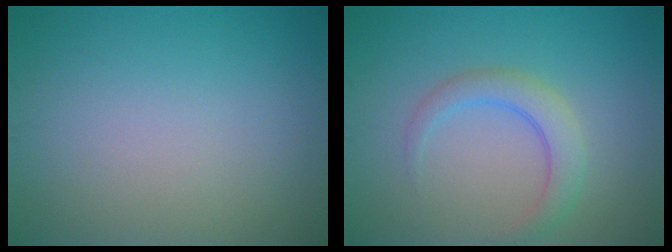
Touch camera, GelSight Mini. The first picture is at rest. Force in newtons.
{"total": 3.0, "press": 3.0, "slide": 0.1}